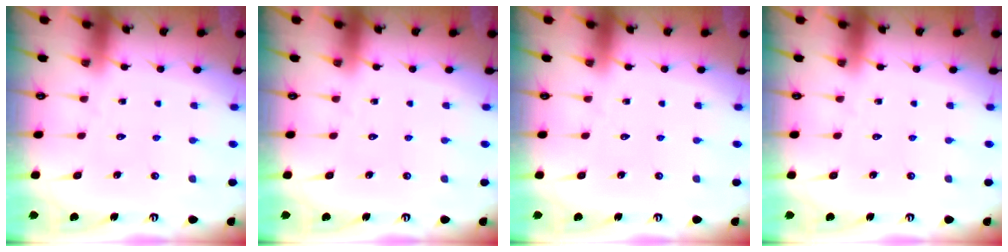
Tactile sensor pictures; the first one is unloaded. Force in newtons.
{"total": 0.0}
{"total": 0.0}
{"total": 0.0}